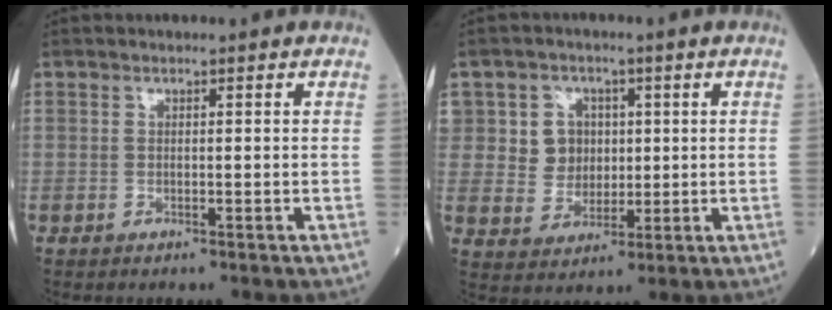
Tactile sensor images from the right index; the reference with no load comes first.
{"total": 6.2, "force": [1.5, 5.7, 1.8], "torque": [-0.029, 0.013, 0.032]}